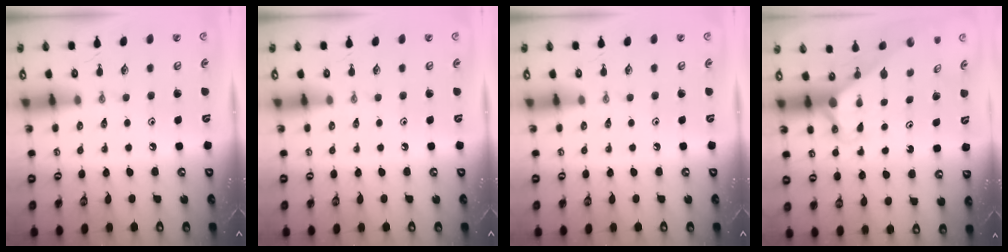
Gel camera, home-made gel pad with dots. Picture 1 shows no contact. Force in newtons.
{"total": 0.0}
{"total": 0.0}
{"total": 2.8, "press": 2.8, "slide": 0.0}